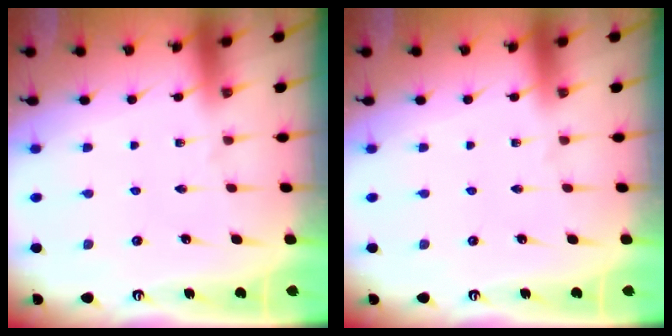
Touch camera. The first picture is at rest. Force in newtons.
{"total": 0.0}